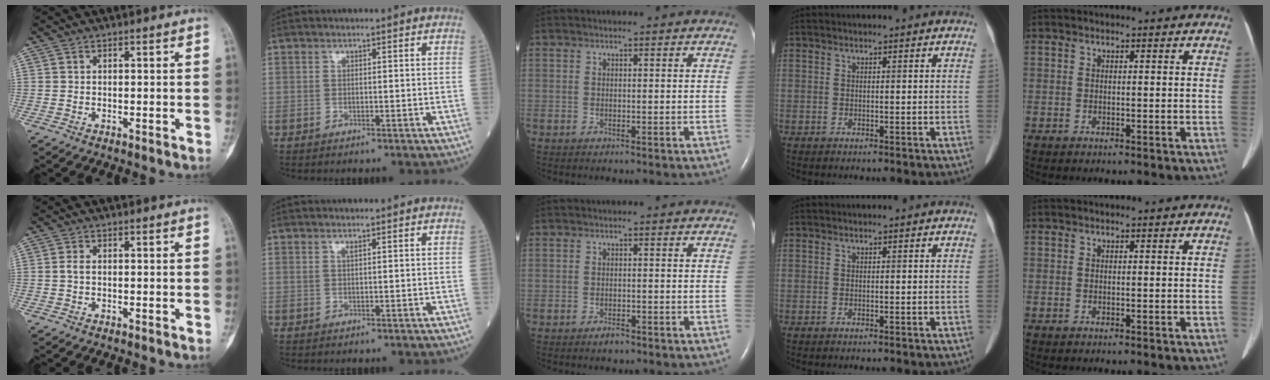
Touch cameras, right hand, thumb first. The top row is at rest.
{"thumb": {"total": 1.1, "force": [-0.1, 0.6, 0.9], "torque": [-0.019, 0.001, -0.002]}, "index": {"total": 0.5, "force": [0.3, 0.0, 0.4], "torque": [-0.011, -0.002, 0.007]}, "middle": {"total": 1.4, "force": [-1.1, 0.5, 0.7], "torque": [-0.016, -0.001, -0.015]}}